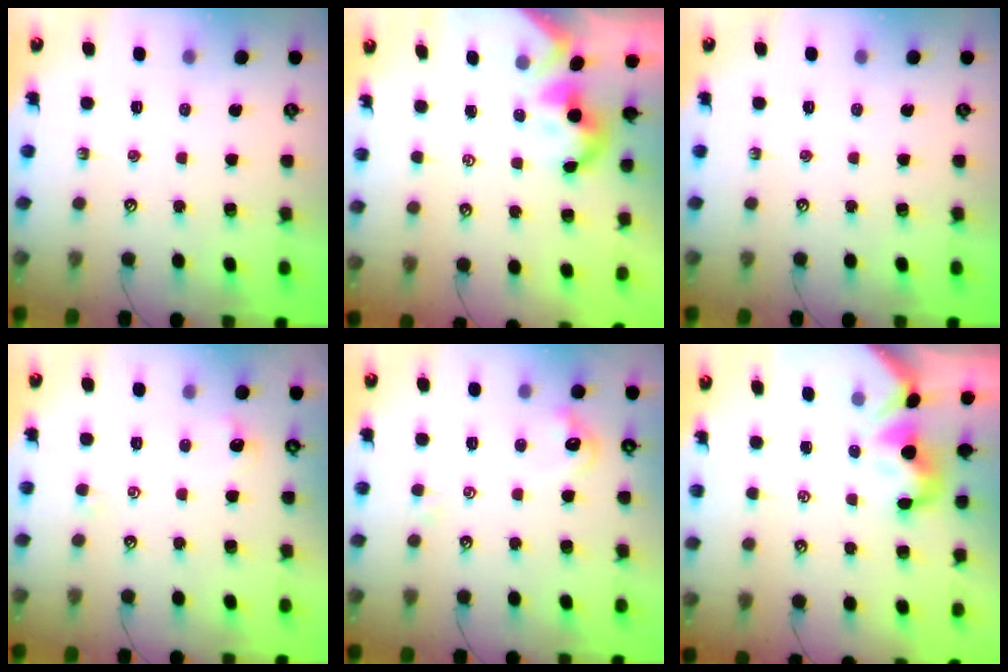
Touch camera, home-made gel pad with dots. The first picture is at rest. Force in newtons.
{"total": 1.8, "press": 1.7, "slide": 0.5}
{"total": 0.0}
{"total": 0.9, "press": 0.8, "slide": 0.5}
{"total": 0.8, "press": 0.2, "slide": 0.7}
{"total": 0.9, "press": 0.9, "slide": 0.3}